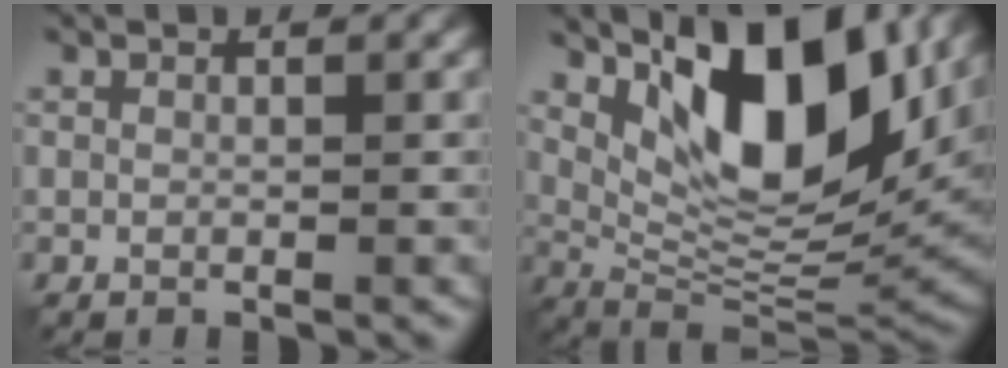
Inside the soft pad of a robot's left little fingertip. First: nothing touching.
{"total": 12.5, "force": [5.1, 5.0, 10.3], "torque": [-0.164, -0.005, 0.096]}